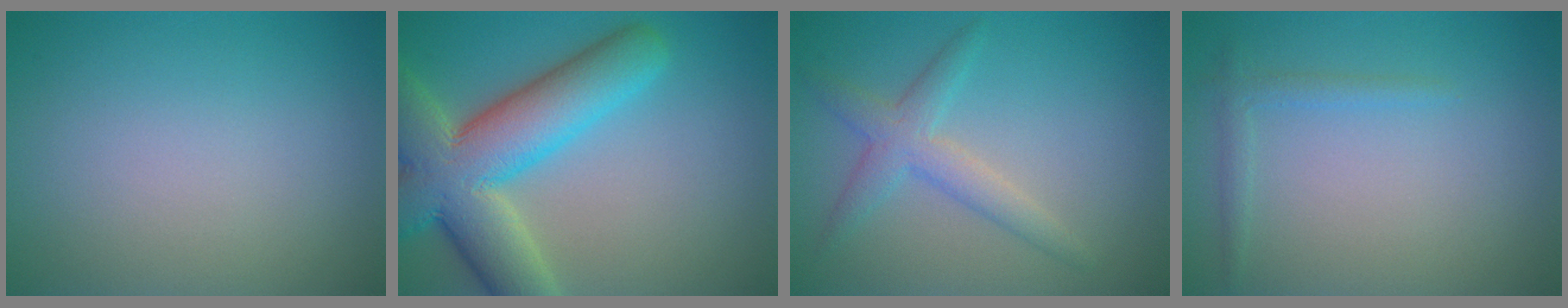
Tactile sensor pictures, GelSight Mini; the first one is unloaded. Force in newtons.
{"total": 10.9, "press": 10.9, "slide": 0.8}
{"total": 3.0, "press": 3.0, "slide": 0.1}
{"total": 1.3, "press": 1.3, "slide": 0.1}